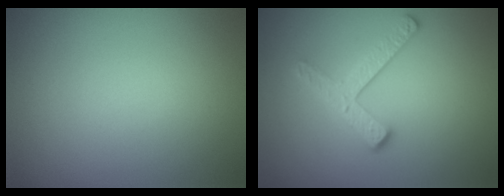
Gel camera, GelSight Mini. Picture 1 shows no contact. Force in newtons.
{"total": 3.1, "press": 2.5, "slide": 1.8}